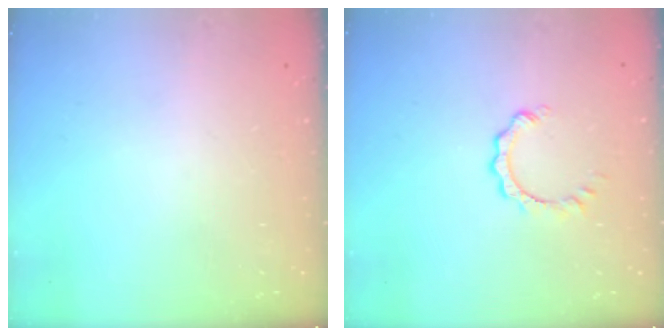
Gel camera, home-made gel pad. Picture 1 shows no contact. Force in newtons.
{"total": 2.5, "press": 2.5, "slide": 0.2}